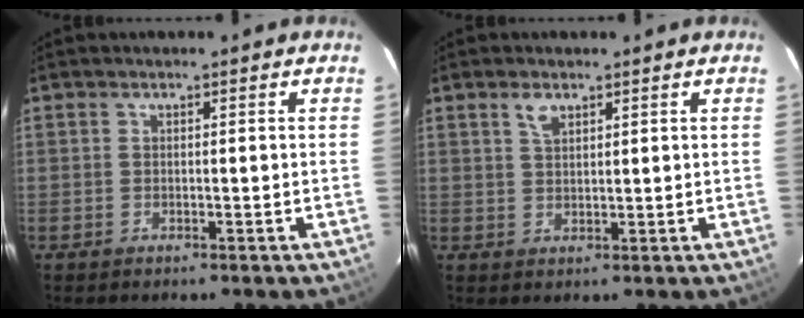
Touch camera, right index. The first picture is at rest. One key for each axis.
{"total": 2.5, "fx": 1.6, "fy": 1.2, "fz": 1.5, "tx": -0.027, "ty": 0.004, "tz": 0.031}